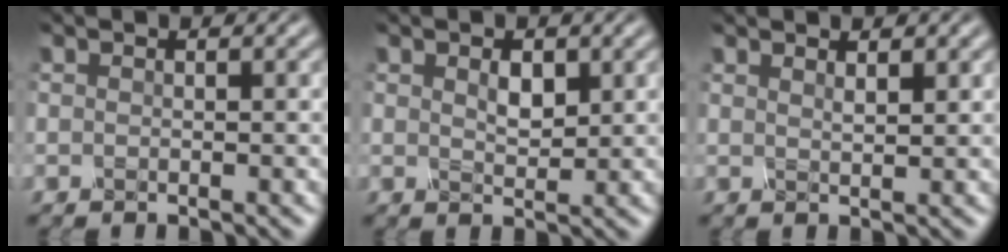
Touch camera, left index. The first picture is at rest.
{"total": 1.5, "force": [0.4, 0.9, 1.2], "torque": [-0.025, -0.004, 0.008]}
{"total": 1.2, "force": [1.0, 0.1, 0.6], "torque": [-0.010, -0.001, 0.016]}